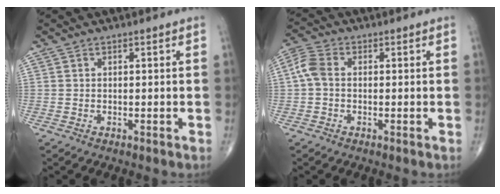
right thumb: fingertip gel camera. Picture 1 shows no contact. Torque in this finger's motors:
{"motor_torque": [-0.47, 0.50, 0.02, -0.05, 0.09]}